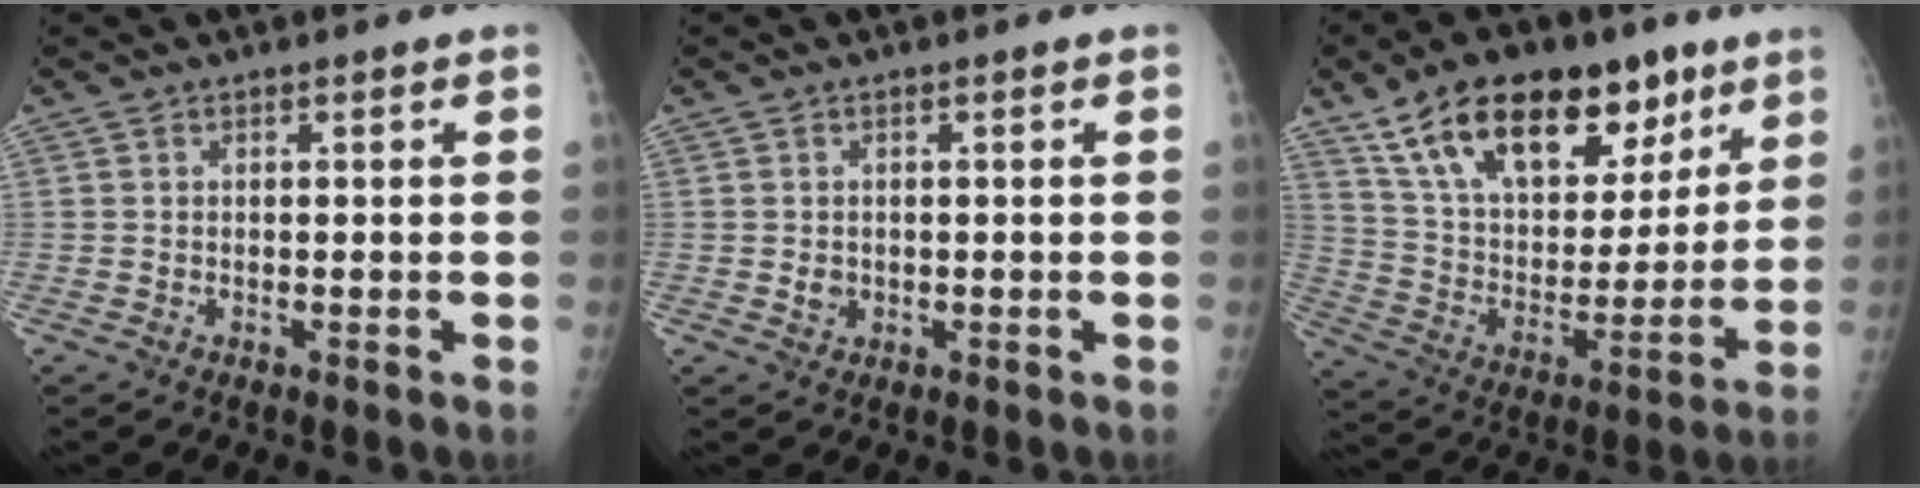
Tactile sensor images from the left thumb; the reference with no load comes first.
{"total": 1.6, "force": [0.0, 1.4, 0.7], "torque": [-0.007, 0.000, 0.004]}
{"total": 25.3, "force": [15.0, 13.3, 15.4], "torque": [-0.213, -0.030, 0.259]}